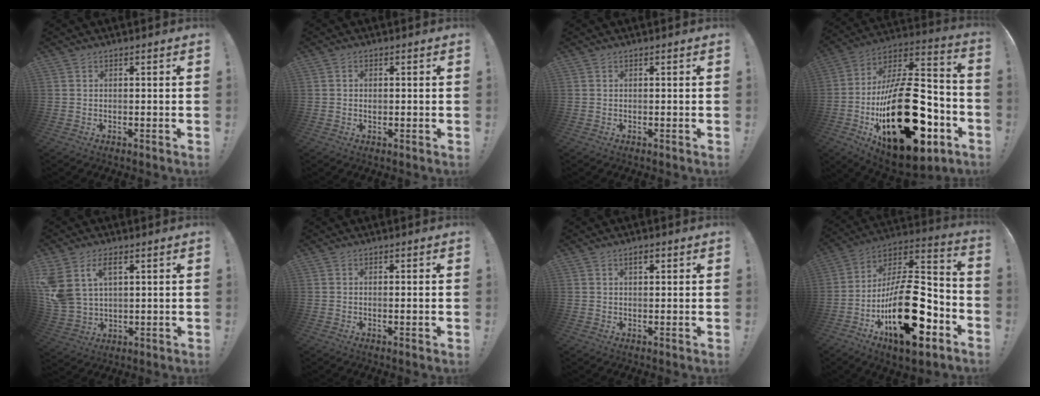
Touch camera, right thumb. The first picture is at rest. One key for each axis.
{"total": 1.0, "fx": -0.1, "fy": 0.9, "fz": 0.3, "tx": -0.006, "ty": 0.006, "tz": -0.003}
{"total": 0.0}
{"total": 37.3, "fx": -9.2, "fy": 19.2, "fz": 30.7, "tx": -0.521, "ty": 0.041, "tz": -0.124}
{"total": 10.0, "fx": 4.7, "fy": 6.3, "fz": 6.2, "tx": -0.134, "ty": -0.018, "tz": 0.090}
{"total": 1.2, "fx": -0.1, "fy": -0.3, "fz": 1.2, "tx": -0.022, "ty": -0.001, "tz": -0.003}
{"total": 2.3, "fx": 1.3, "fy": 0.9, "fz": 1.6, "tx": -0.023, "ty": -0.001, "tz": 0.019}
{"total": 28.5, "fx": -8.8, "fy": 13.4, "fz": 23.6, "tx": -0.408, "ty": 0.047, "tz": -0.130}